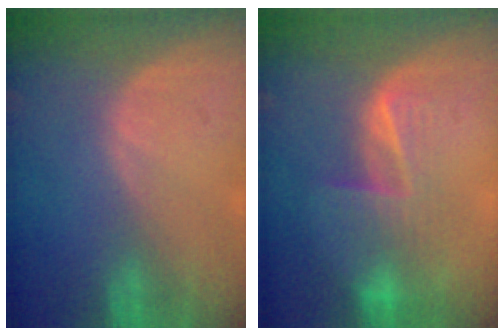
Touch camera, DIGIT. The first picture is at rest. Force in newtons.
{"total": 6.8, "press": 6.4, "slide": 2.2}